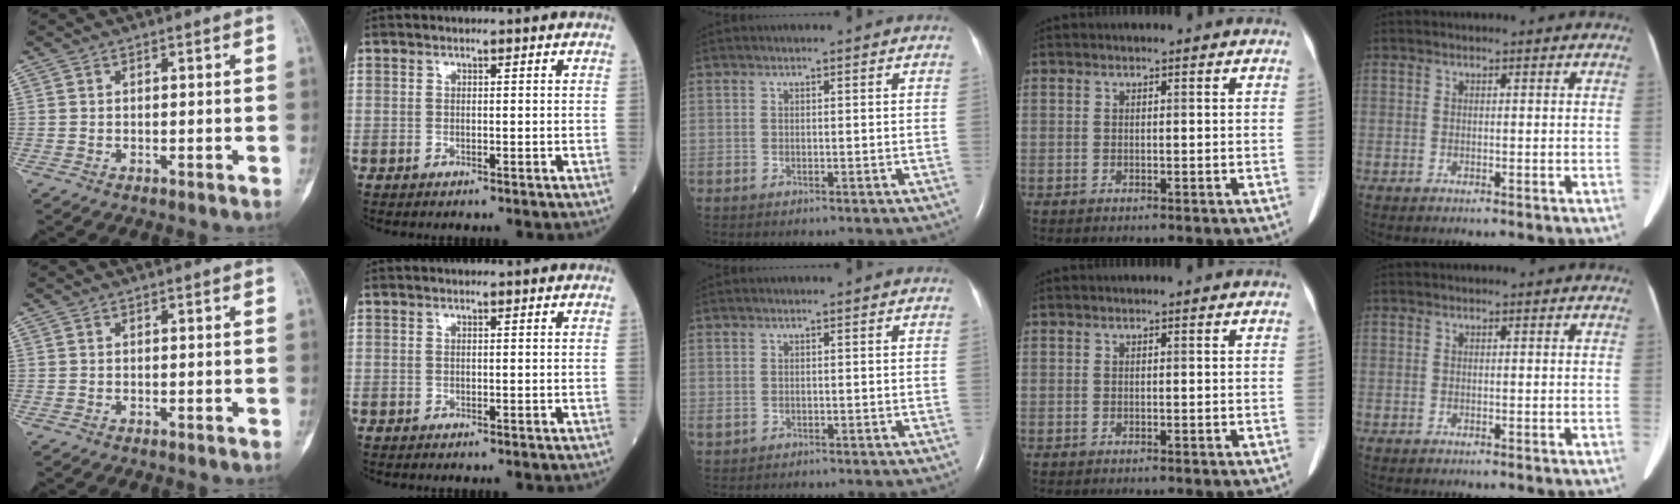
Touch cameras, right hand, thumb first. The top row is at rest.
{"middle": {"total": 0.9, "force": [0.0, 0.7, 0.5], "torque": [-0.015, -0.001, 0.005]}}